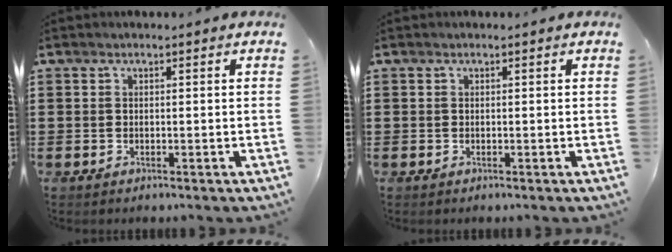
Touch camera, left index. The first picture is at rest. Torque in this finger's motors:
{"motor_torque": [0.00, 0.00, 0.00, 0.00]}